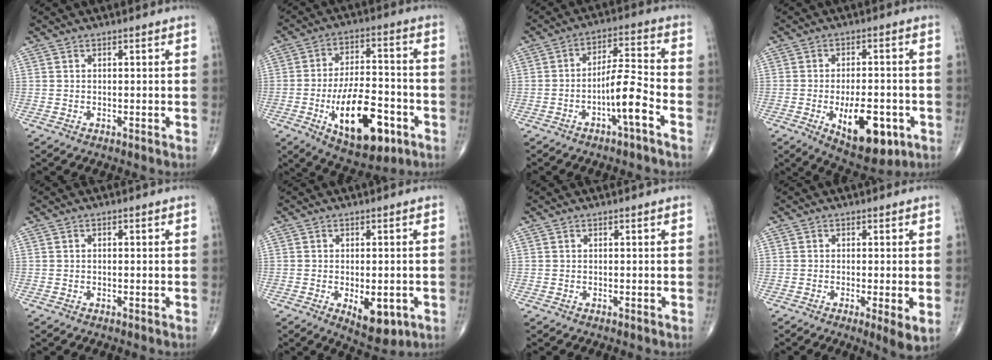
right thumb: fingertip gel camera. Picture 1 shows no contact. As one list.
[{"total": 17.7, "force": [-6.5, 8.2, 14.3], "torque": [-0.211, 0.025, -0.095]}, {"total": 8.3, "force": [-3.8, 1.0, 7.3], "torque": [-0.135, 0.036, -0.066]}, {"total": 13.0, "force": [-4.4, 6.1, 10.6], "torque": [-0.137, 0.007, -0.054]}, {"total": 0.7, "force": [0.1, 0.3, 0.6], "torque": [-0.013, 0.003, 0.003]}, {"total": 7.6, "force": [-2.2, 3.6, 6.3], "torque": [-0.077, -0.007, -0.020]}, {"total": 0.0}, {"total": 4.2, "force": [-0.9, 0.7, 4.1], "torque": [-0.073, -0.016, -0.020]}]